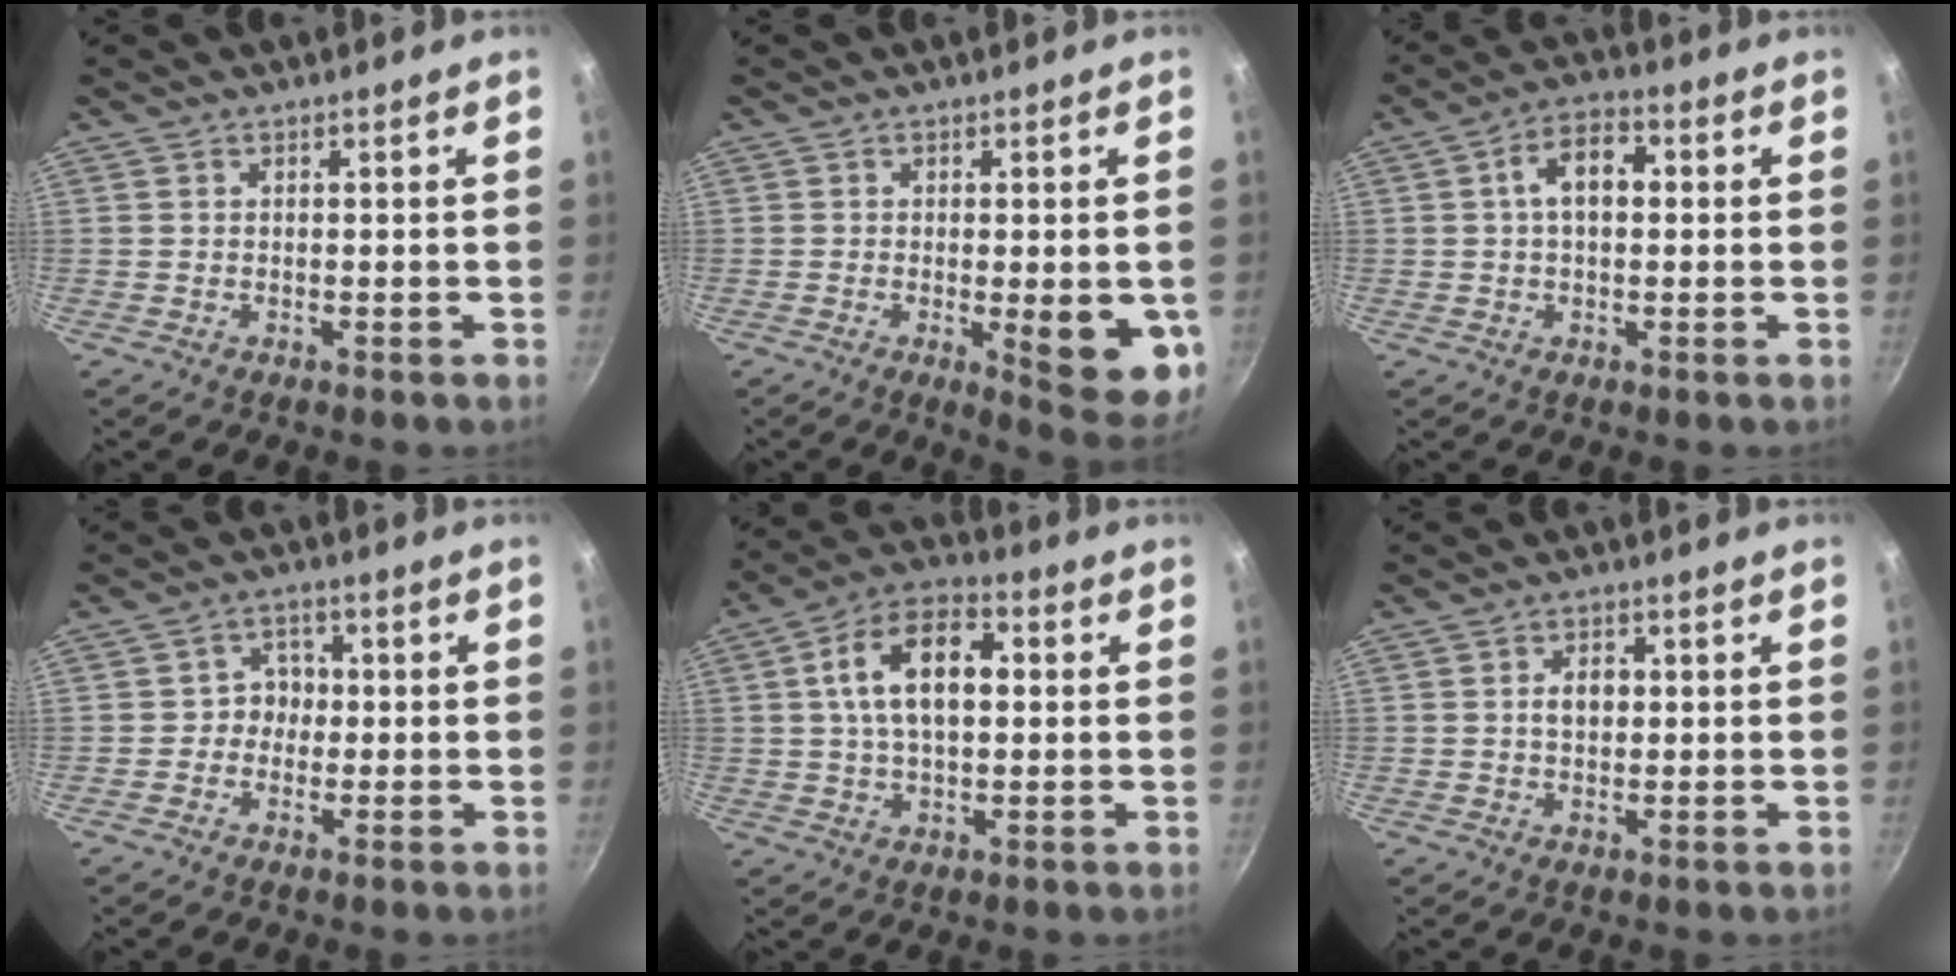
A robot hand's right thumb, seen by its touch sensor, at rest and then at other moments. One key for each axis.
{"total": 10.5, "fx": -2.2, "fy": 3.3, "fz": 9.7, "tx": -0.110, "ty": -0.019, "tz": -0.022}
{"total": 7.6, "fx": 1.1, "fy": 4.4, "fz": 6.0, "tx": -0.094, "ty": 0.023, "tz": 0.012}
{"total": 4.4, "fx": -0.3, "fy": 3.8, "fz": 2.0, "tx": 0.002, "ty": 0.013, "tz": -0.017}
{"total": 13.7, "fx": 2.2, "fy": 7.7, "fz": 11.1, "tx": -0.187, "ty": 0.024, "tz": 0.030}
{"total": 3.7, "fx": 0.4, "fy": 2.6, "fz": 2.7, "tx": -0.035, "ty": 0.006, "tz": 0.004}